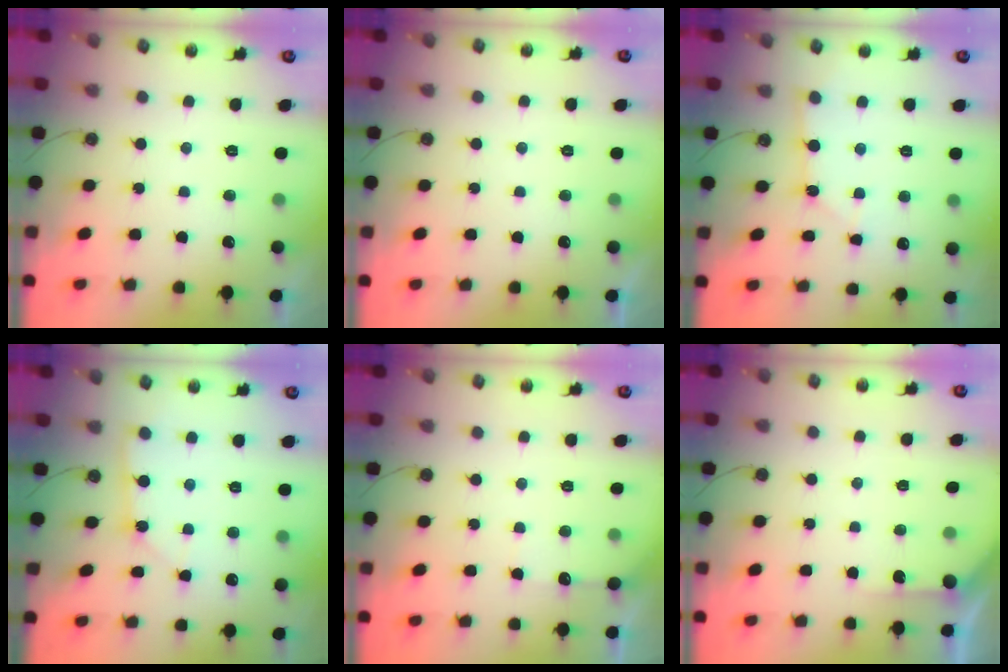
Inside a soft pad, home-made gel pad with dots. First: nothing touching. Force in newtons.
{"total": 0.0}
{"total": 2.6, "press": 2.6, "slide": 0.3}
{"total": 2.9, "press": 2.9, "slide": 0.2}
{"total": 5.7, "press": 5.7, "slide": 0.7}
{"total": 2.7, "press": 2.7, "slide": 0.3}